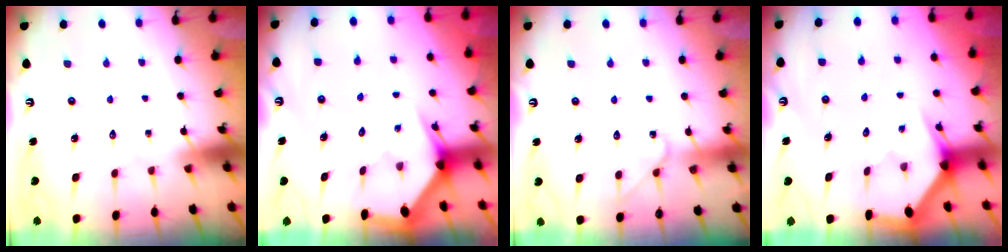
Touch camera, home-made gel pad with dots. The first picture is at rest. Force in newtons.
{"total": 3.1, "press": 3.1, "slide": 0.1}
{"total": 4.1, "press": 4.1, "slide": 0.6}
{"total": 3.1, "press": 3.1, "slide": 0.2}